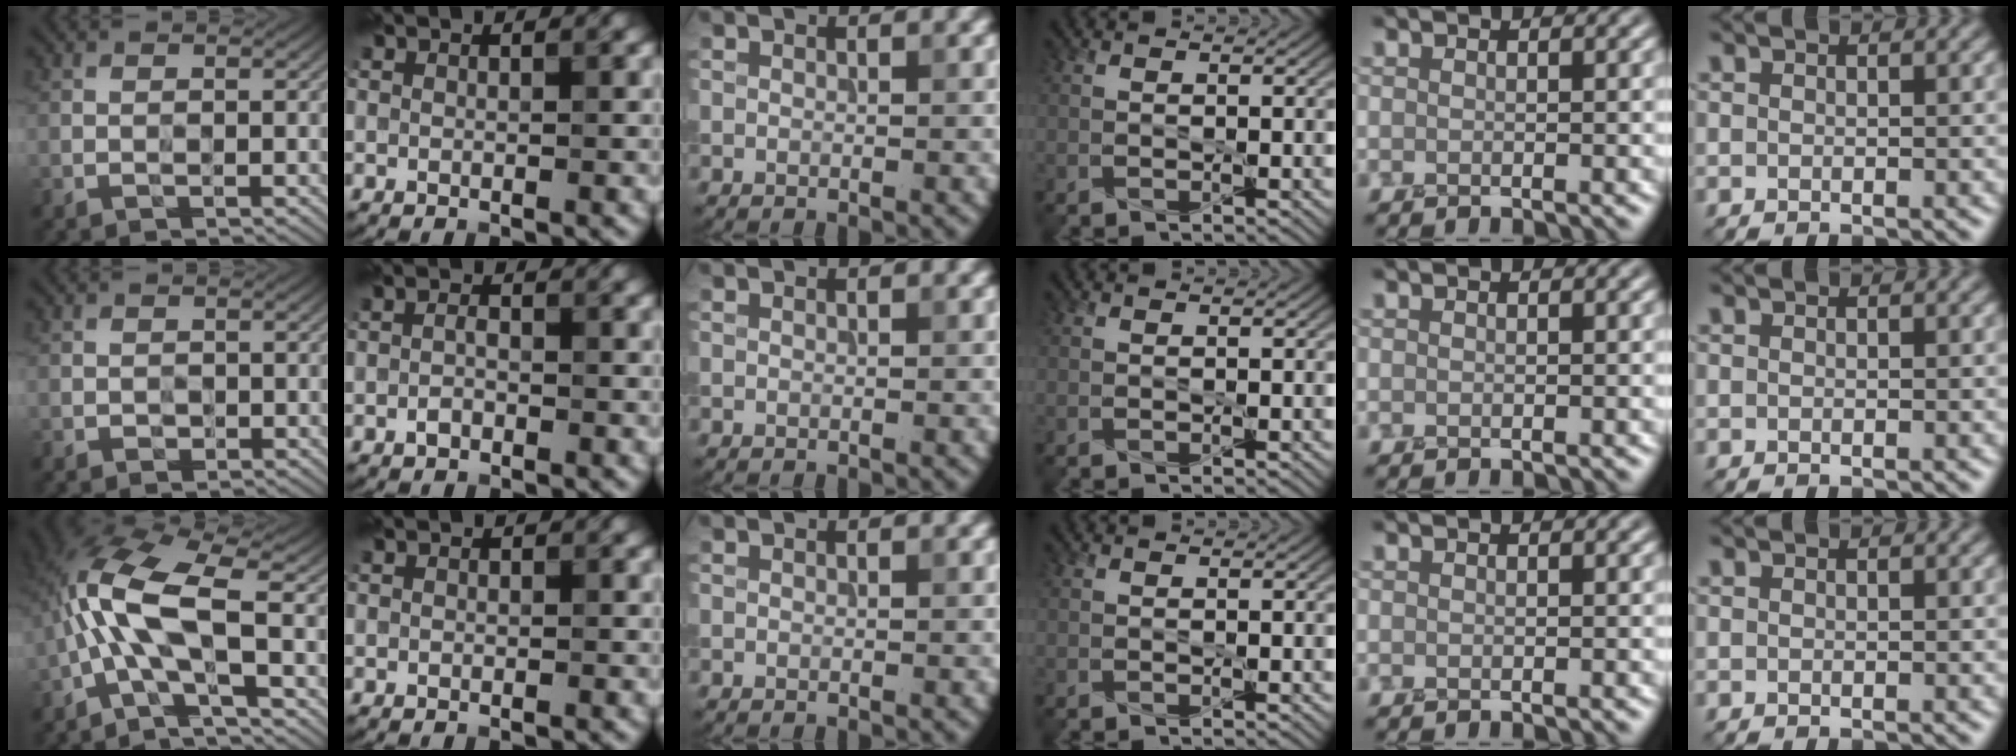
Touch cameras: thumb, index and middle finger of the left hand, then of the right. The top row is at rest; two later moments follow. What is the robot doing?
{"motion": "peel", "object": "tape"}